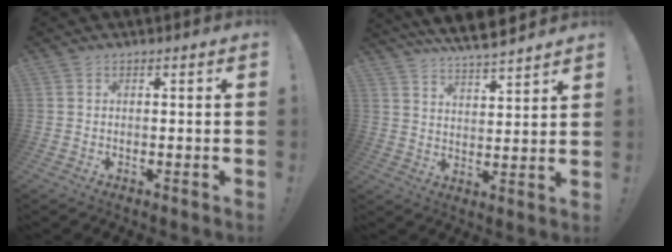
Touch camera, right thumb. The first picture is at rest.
{"total": 8.0, "force": [7.4, 1.3, 2.8], "torque": [-0.062, -0.052, 0.135]}